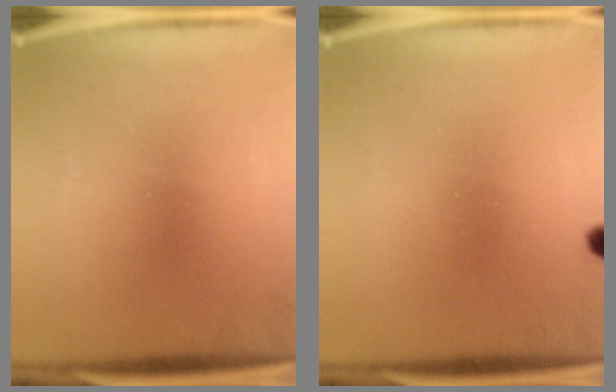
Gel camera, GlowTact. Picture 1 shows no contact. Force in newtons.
{"total": 1.3}